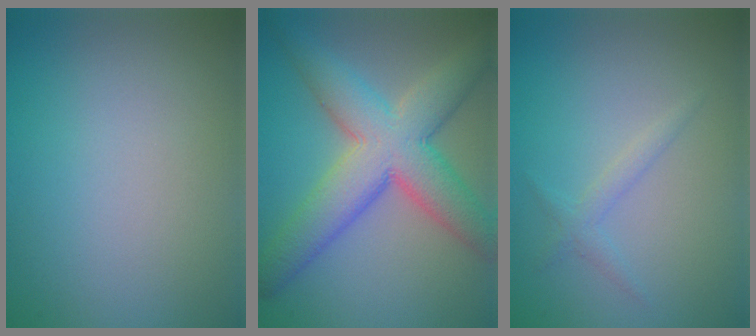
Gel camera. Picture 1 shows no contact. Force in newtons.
{"total": 9.1, "press": 9.1, "slide": 0.3}
{"total": 1.3, "press": 1.3, "slide": 0.0}